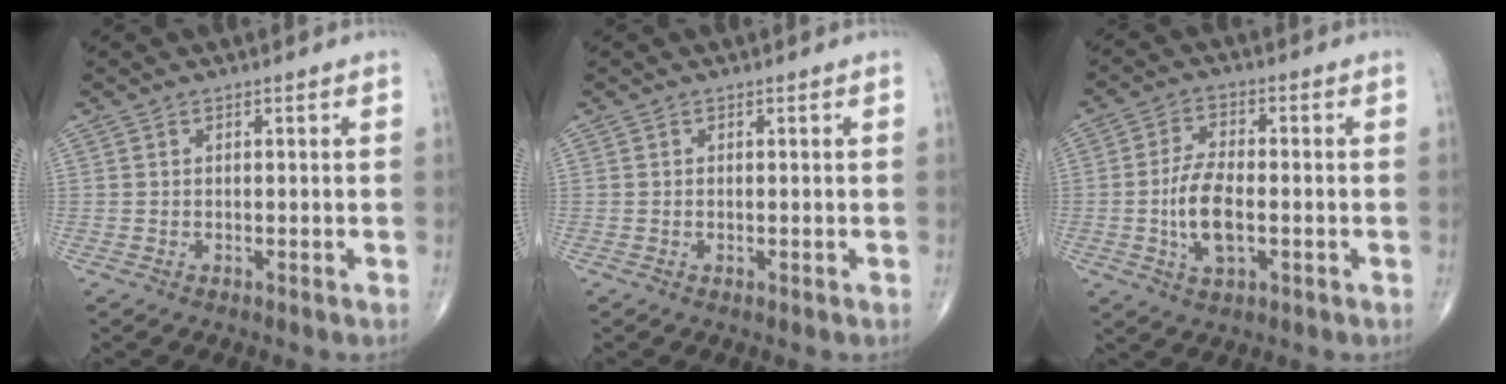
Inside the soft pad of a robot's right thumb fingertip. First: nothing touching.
{"total": 0.0}
{"total": 8.5, "force": [-1.5, 4.0, 7.3], "torque": [-0.142, 0.009, -0.027]}